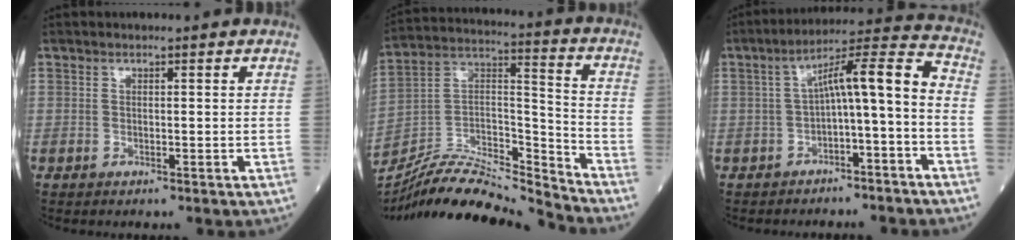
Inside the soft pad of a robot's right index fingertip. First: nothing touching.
{"total": 18.7, "force": [-17.9, 1.0, 5.5], "torque": [-0.095, 0.039, -0.314]}
{"total": 9.7, "force": [-2.2, 1.5, 9.3], "torque": [-0.139, 0.046, -0.032]}